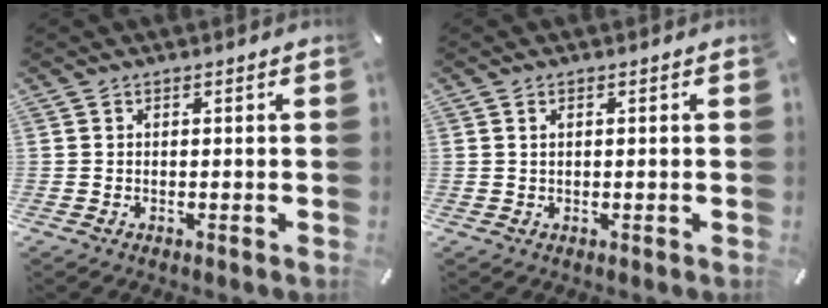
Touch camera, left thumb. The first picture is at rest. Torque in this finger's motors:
{"motor_torque": [-0.01, -0.42, 0.01, 0.13, -0.03]}